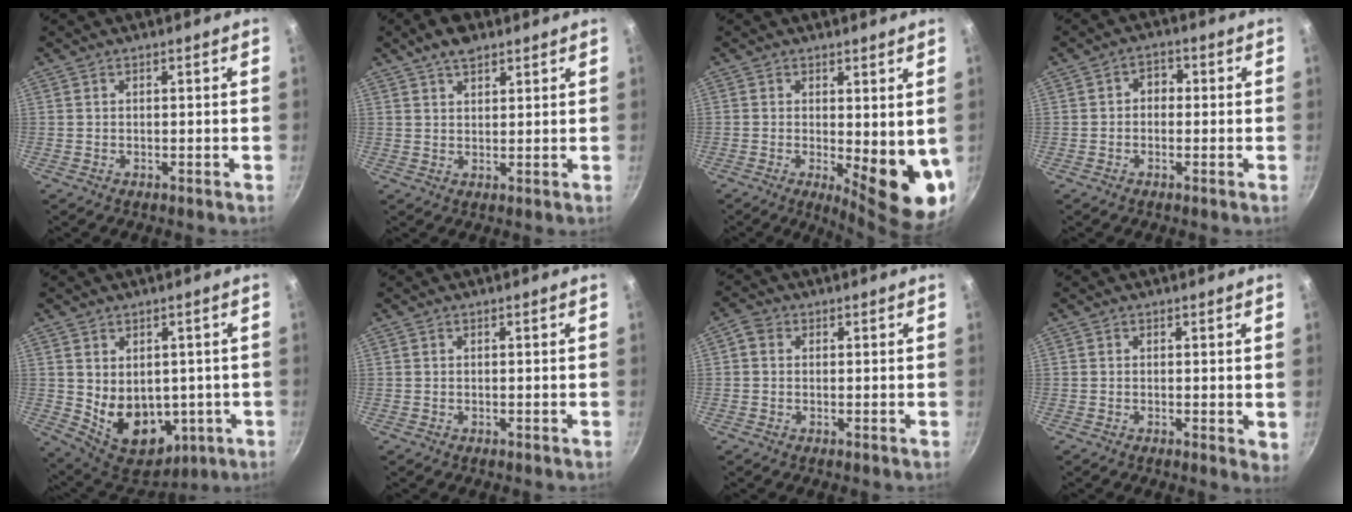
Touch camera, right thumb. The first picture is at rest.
{"total": 5.6, "force": [3.8, 2.8, 3.1], "torque": [-0.036, -0.008, 0.062]}
{"total": 10.8, "force": [-0.2, 4.0, 10.0], "torque": [-0.107, -0.023, 0.006]}
{"total": 3.1, "force": [-0.2, 2.5, 1.8], "torque": [-0.010, 0.010, -0.012]}
{"total": 13.6, "force": [-0.6, 10.1, 9.2], "torque": [-0.112, -0.024, 0.025]}
{"total": 0.0}
{"total": 2.4, "force": [0.3, 2.1, 1.2], "torque": [-0.022, 0.006, -0.004]}
{"total": 2.1, "force": [0.1, 1.1, 1.8], "torque": [-0.020, -0.006, 0.000]}